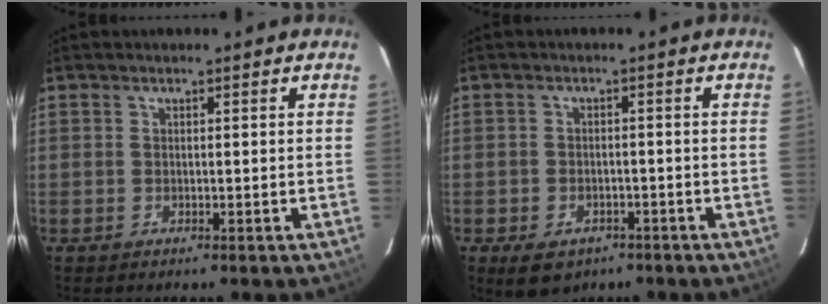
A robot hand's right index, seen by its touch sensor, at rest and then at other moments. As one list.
[{"total": 7.0, "force": [-4.2, 4.5, 3.2], "torque": [-0.070, -0.007, -0.053]}]